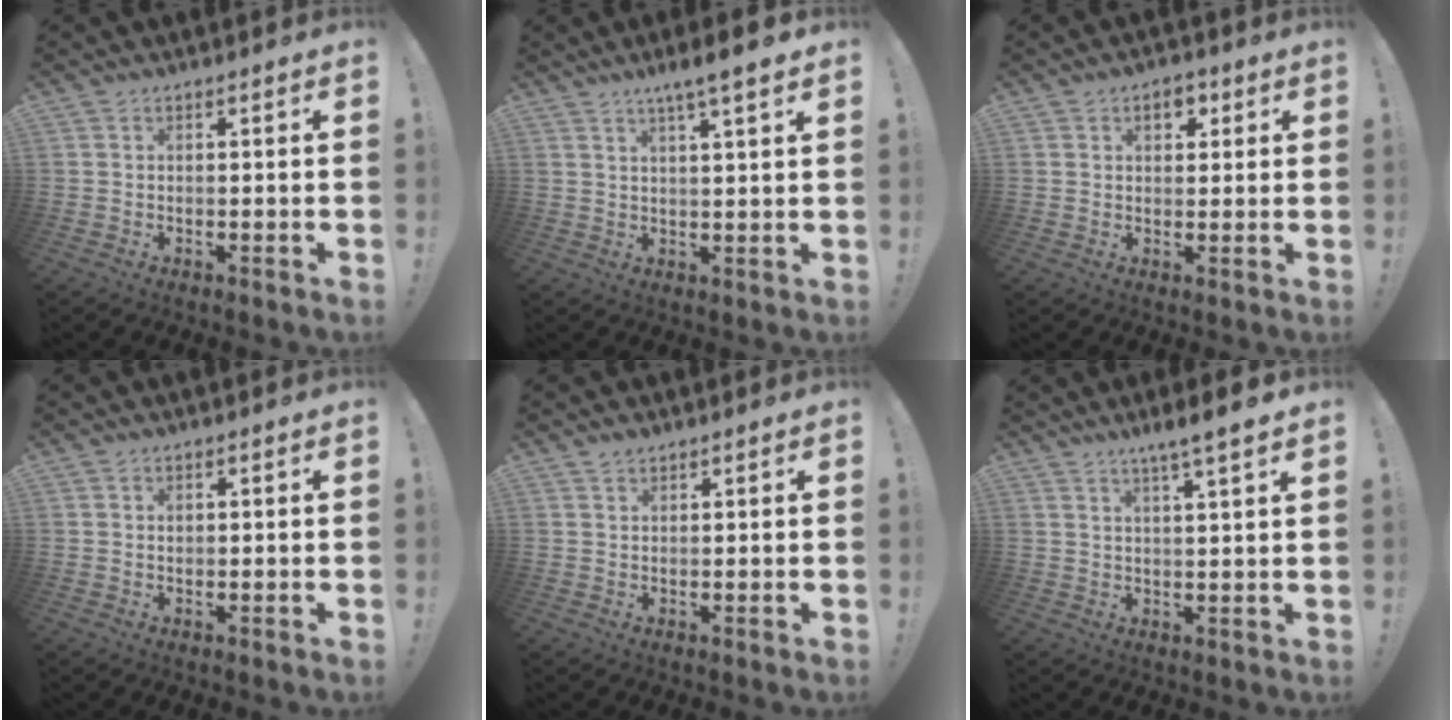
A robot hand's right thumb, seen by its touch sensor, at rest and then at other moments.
{"total": 6.0, "force": [4.0, 0.0, 4.5], "torque": [-0.064, -0.026, 0.062]}
{"total": 4.9, "force": [2.0, 3.4, 2.9], "torque": [-0.030, 0.000, 0.031]}
{"total": 0.7, "force": [0.2, 0.7, 0.3], "torque": [-0.001, 0.001, 0.002]}
{"total": 1.5, "force": [1.3, 0.7, 0.4], "torque": [-0.003, -0.006, 0.024]}
{"total": 5.8, "force": [4.0, -0.3, 4.1], "torque": [-0.056, -0.028, 0.062]}